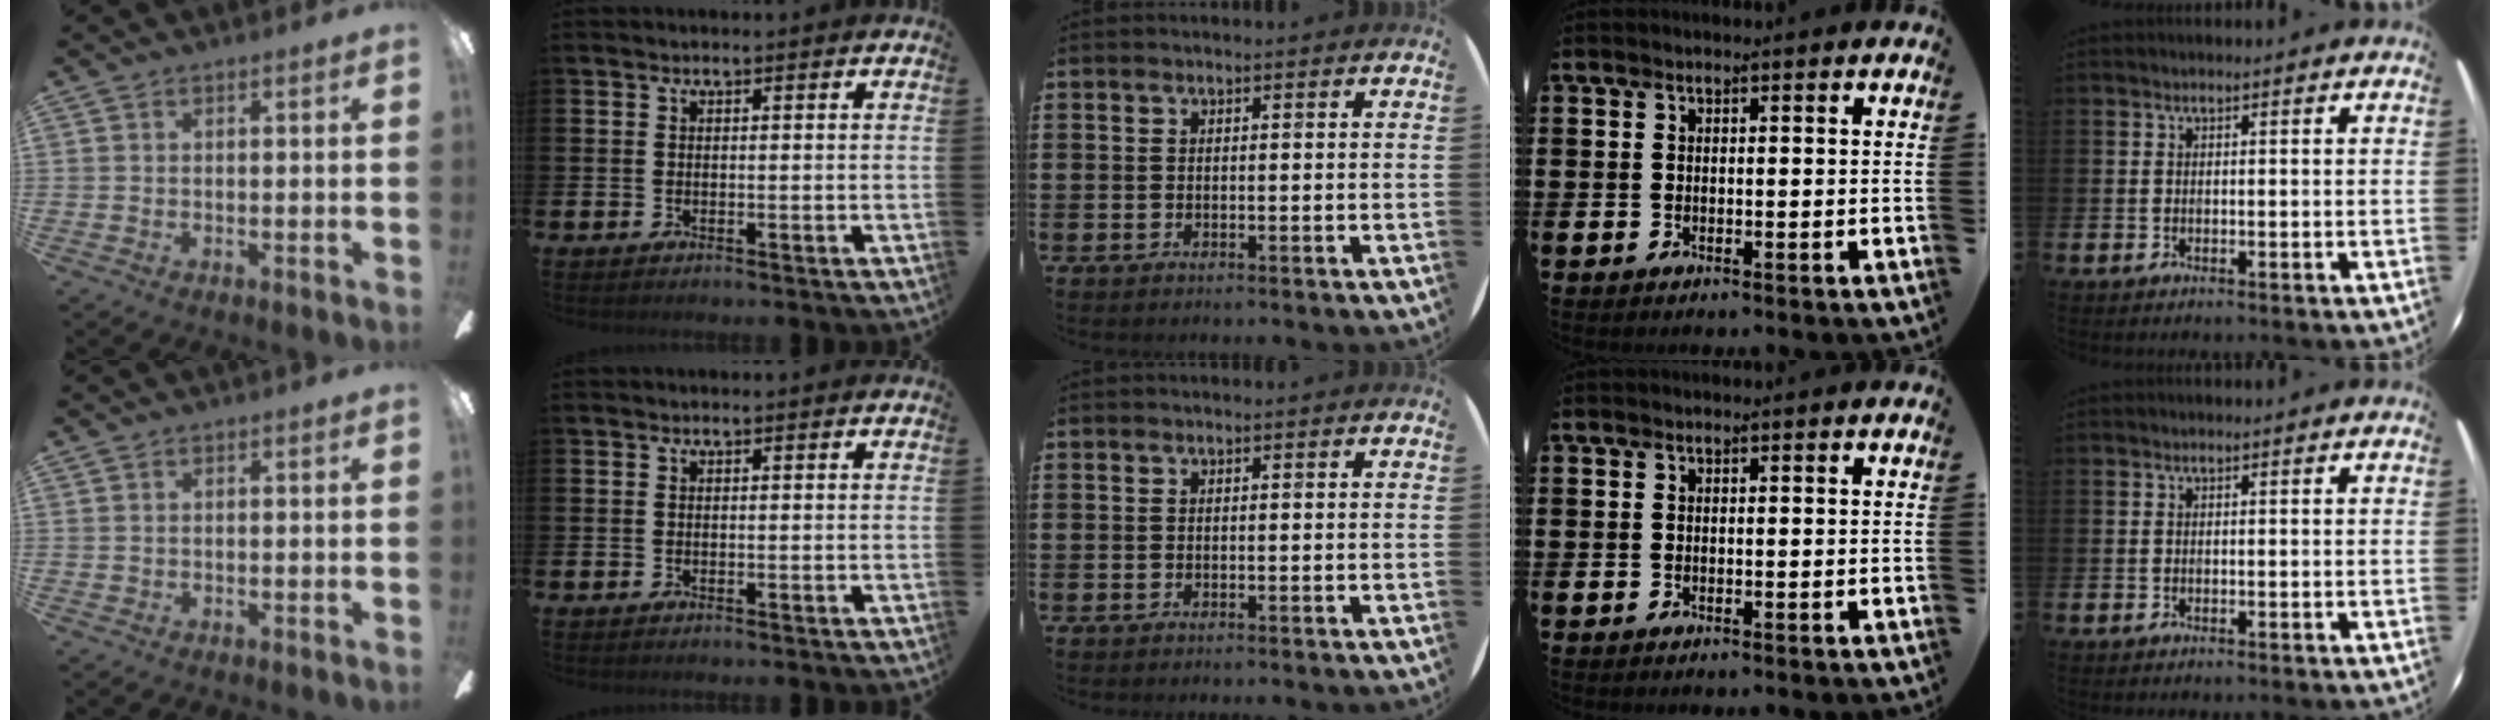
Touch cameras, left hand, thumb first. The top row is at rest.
{}